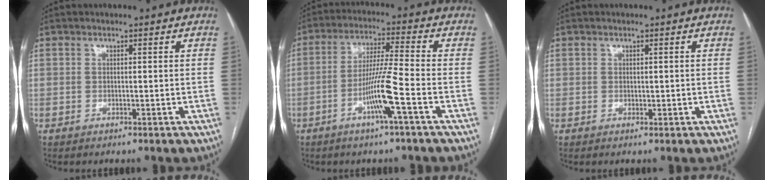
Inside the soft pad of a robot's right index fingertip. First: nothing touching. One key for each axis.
{"total": 8.6, "fx": -3.5, "fy": -1.0, "fz": 7.8, "tx": -0.152, "ty": -0.003, "tz": -0.070}
{"total": 0.7, "fx": 0.1, "fy": 0.5, "fz": 0.4, "tx": -0.005, "ty": -0.001, "tz": 0.003}